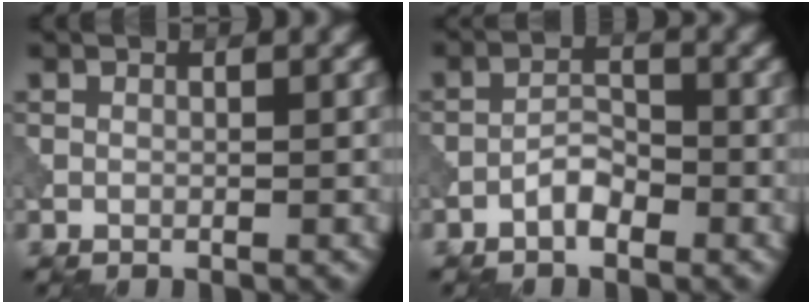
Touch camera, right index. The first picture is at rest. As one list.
[{"total": 2.1, "force": [-1.4, 0.8, 1.3], "torque": [-0.020, 0.009, -0.029]}]